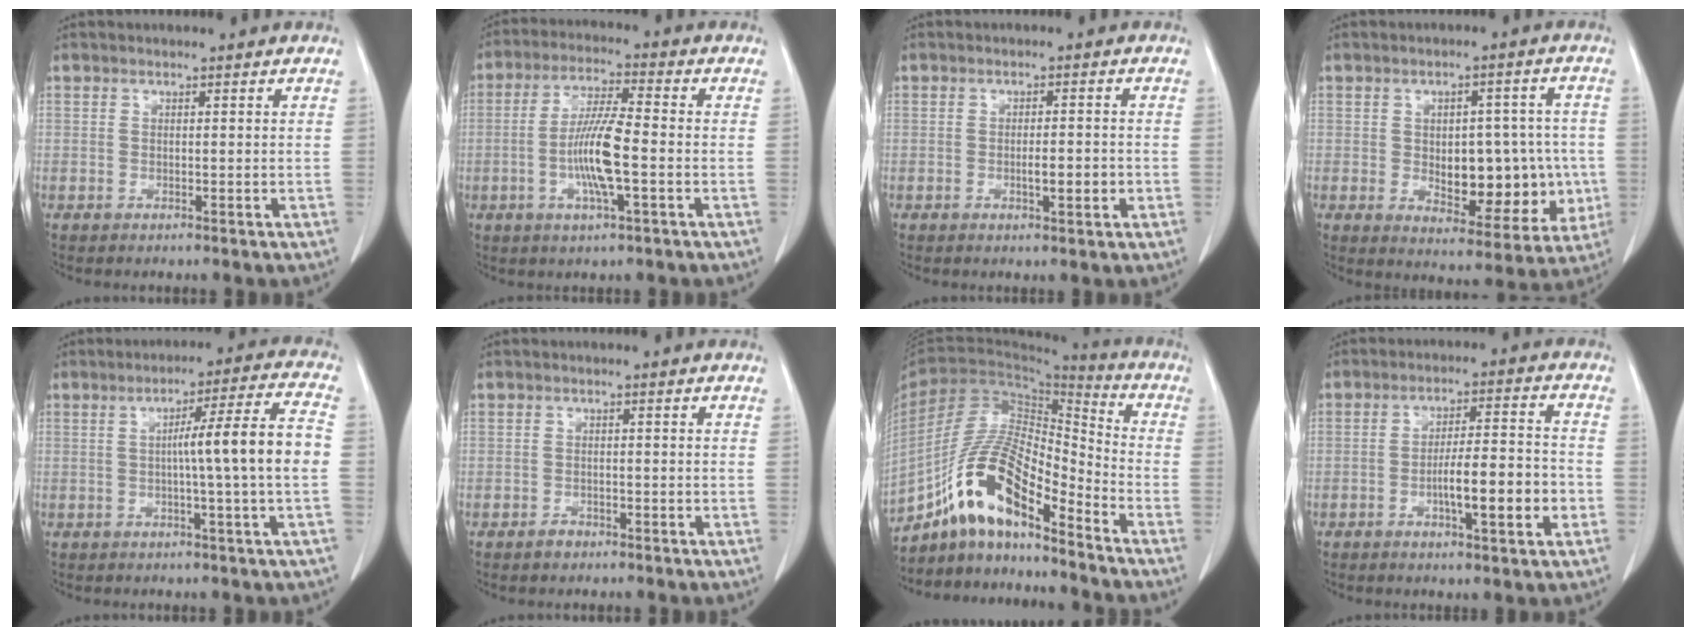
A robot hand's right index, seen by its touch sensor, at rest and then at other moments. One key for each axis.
{"total": 9.4, "fx": -2.0, "fy": 0.9, "fz": 9.1, "tx": -0.177, "ty": -0.005, "tz": -0.042}
{"total": 3.2, "fx": -0.8, "fy": 0.7, "fz": 3.0, "tx": -0.050, "ty": -0.001, "tz": -0.010}
{"total": 12.8, "fx": -1.2, "fy": 7.1, "fz": 10.6, "tx": -0.128, "ty": 0.016, "tz": 0.007}
{"total": 10.5, "fx": -0.7, "fy": -1.4, "fz": 10.4, "tx": -0.159, "ty": 0.013, "tz": -0.010}
{"total": 1.5, "fx": -1.1, "fy": 0.9, "fz": 0.4, "tx": -0.005, "ty": 0.003, "tz": -0.017}
{"total": 15.1, "fx": -10.5, "fy": 3.5, "fz": 10.2, "tx": -0.198, "ty": 0.020, "tz": -0.189}
{"total": 9.7, "fx": -3.0, "fy": 1.3, "fz": 9.1, "tx": -0.147, "ty": 0.010, "tz": -0.047}